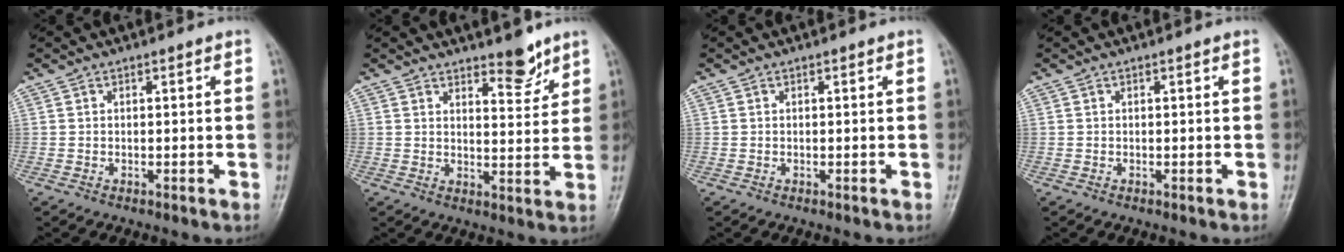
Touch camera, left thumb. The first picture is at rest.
{"total": 5.3, "force": [4.1, 1.8, 2.7], "torque": [-0.020, -0.036, 0.061]}
{"total": 0.0}
{"total": 0.0}